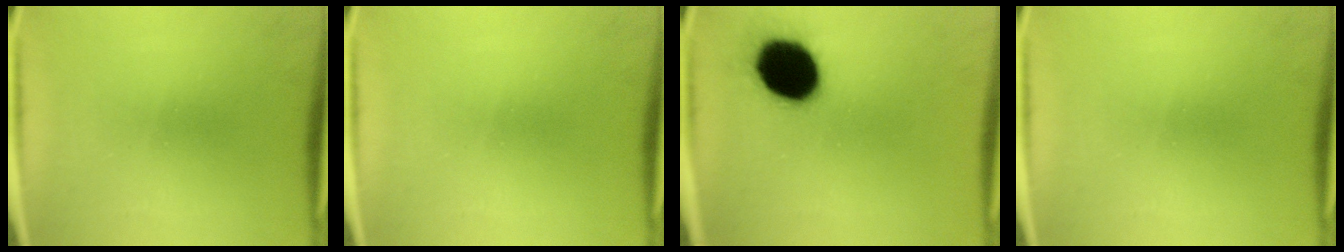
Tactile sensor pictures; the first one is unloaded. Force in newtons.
{"total": 0.0}
{"total": 18.7}
{"total": 0.0}